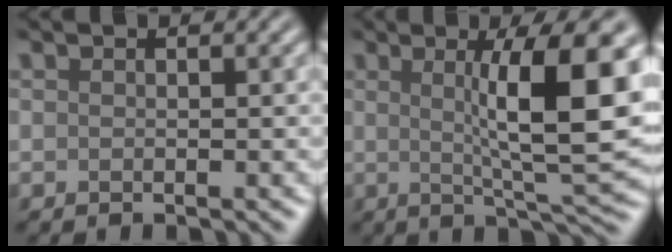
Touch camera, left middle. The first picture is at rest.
{"total": 9.7, "force": [1.6, 1.7, 9.5], "torque": [-0.124, 0.000, 0.033]}